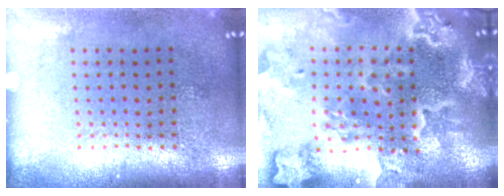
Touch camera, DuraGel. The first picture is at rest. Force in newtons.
{"total": 4.4, "press": 3.6, "slide": 2.6}